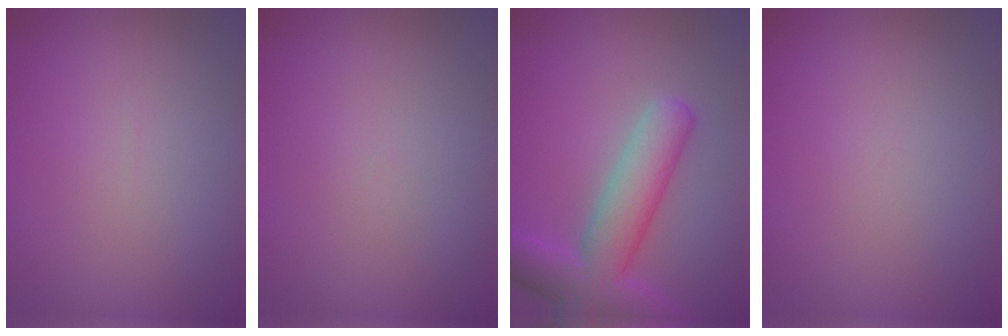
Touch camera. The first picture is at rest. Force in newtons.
{"total": 0.0}
{"total": 7.3, "press": 7.2, "slide": 0.5}
{"total": 0.0}